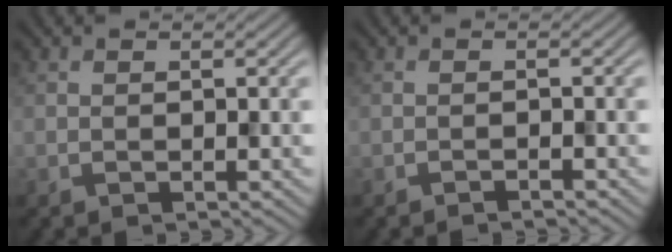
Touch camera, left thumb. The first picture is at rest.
{"total": 0.8, "force": [-0.7, 0.0, 0.3], "torque": [-0.003, 0.003, -0.016]}